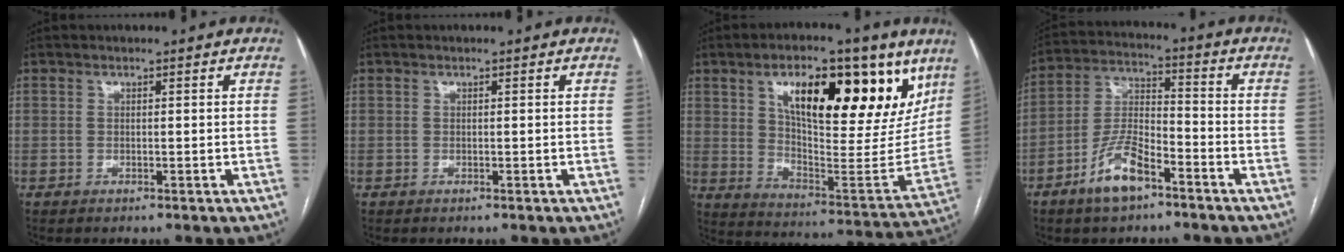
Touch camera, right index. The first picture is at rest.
{"total": 0.0}
{"total": 24.9, "force": [12.9, 8.8, 19.3], "torque": [-0.276, 0.013, 0.205]}
{"total": 9.6, "force": [-5.8, 3.4, 6.8], "torque": [-0.148, 0.006, -0.109]}